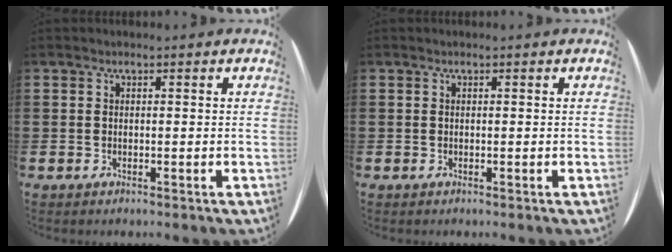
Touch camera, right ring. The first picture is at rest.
{"total": 0.0}